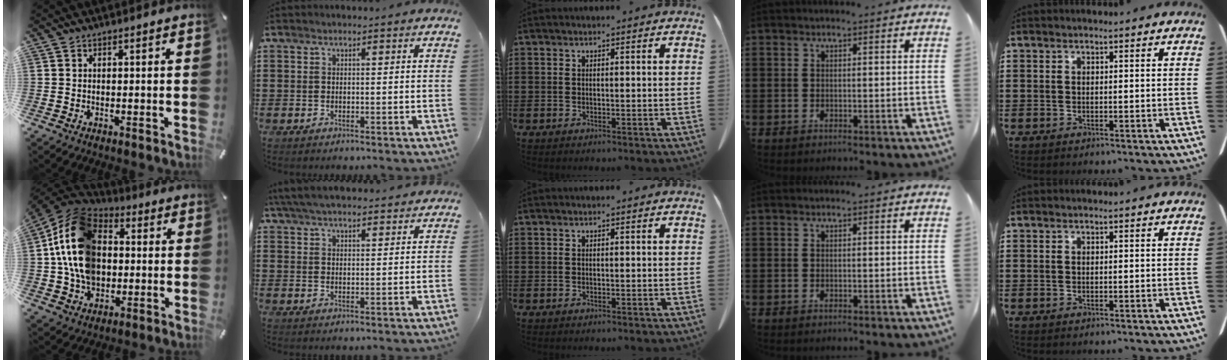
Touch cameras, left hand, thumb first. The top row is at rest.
{"thumb": {"total": 17.3, "force": [0.4, 13.6, 10.7], "torque": [-0.241, 0.011, 0.007]}, "index": {"total": 5.0, "force": [4.7, 0.5, 1.7], "torque": [-0.047, -0.009, 0.086]}}